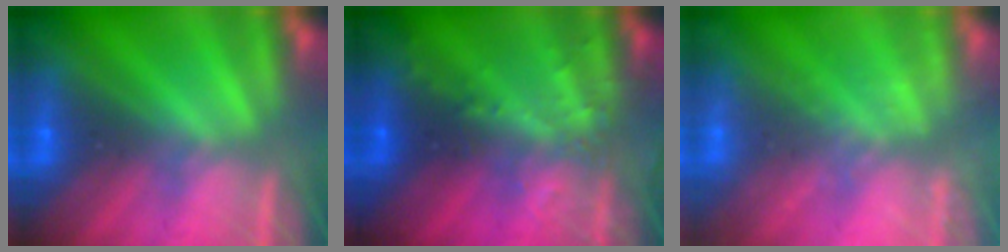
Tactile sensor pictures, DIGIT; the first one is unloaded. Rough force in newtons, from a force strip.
{"total": 2.8}
{"total": 1.9}